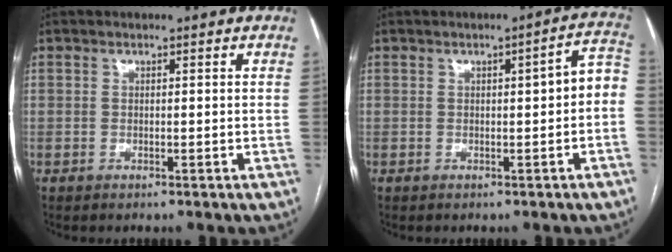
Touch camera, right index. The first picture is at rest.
{"total": 5.0, "force": [-0.1, 0.8, 4.9], "torque": [-0.057, 0.021, -0.003]}